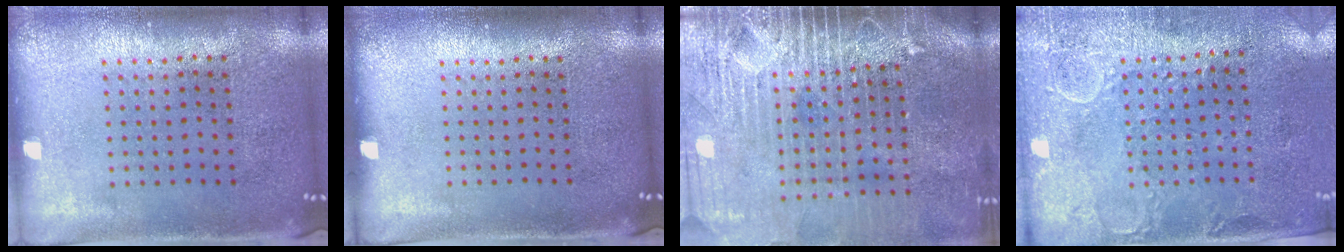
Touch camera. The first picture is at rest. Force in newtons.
{"total": 0.0}
{"total": 4.3, "press": 3.7, "slide": 2.2}
{"total": 2.7, "press": 2.4, "slide": 1.2}